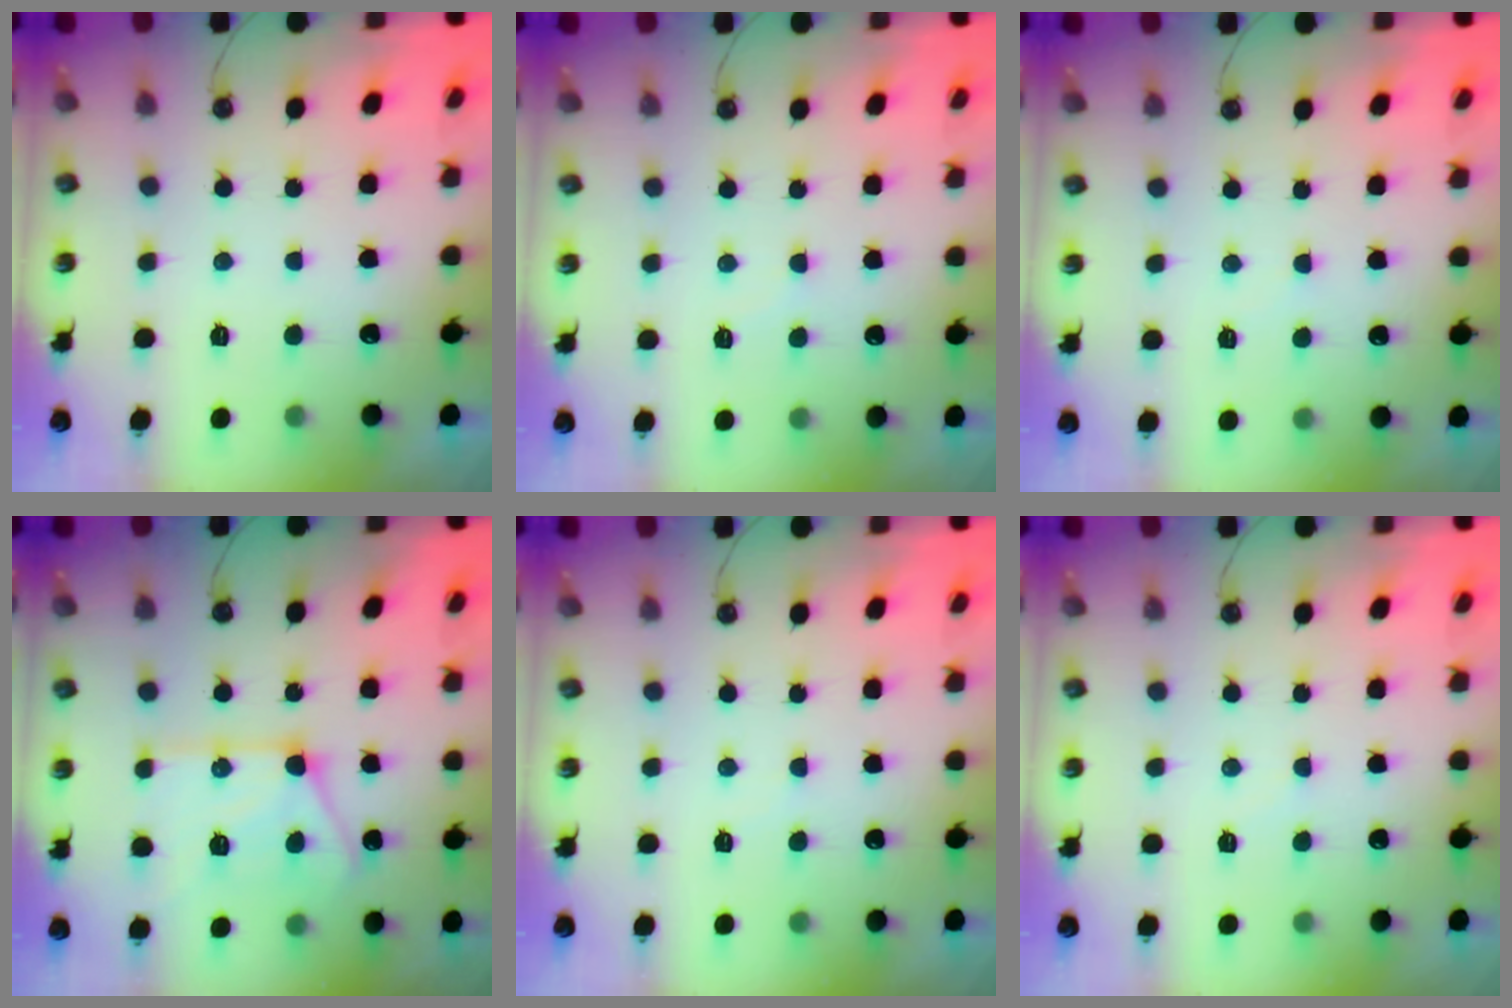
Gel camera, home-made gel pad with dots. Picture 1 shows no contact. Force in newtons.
{"total": 5.3, "press": 5.2, "slide": 0.8}
{"total": 2.2, "press": 2.2, "slide": 0.3}
{"total": 16.7, "press": 16.6, "slide": 1.4}
{"total": 3.0, "press": 2.9, "slide": 0.4}
{"total": 3.8, "press": 3.8, "slide": 0.6}